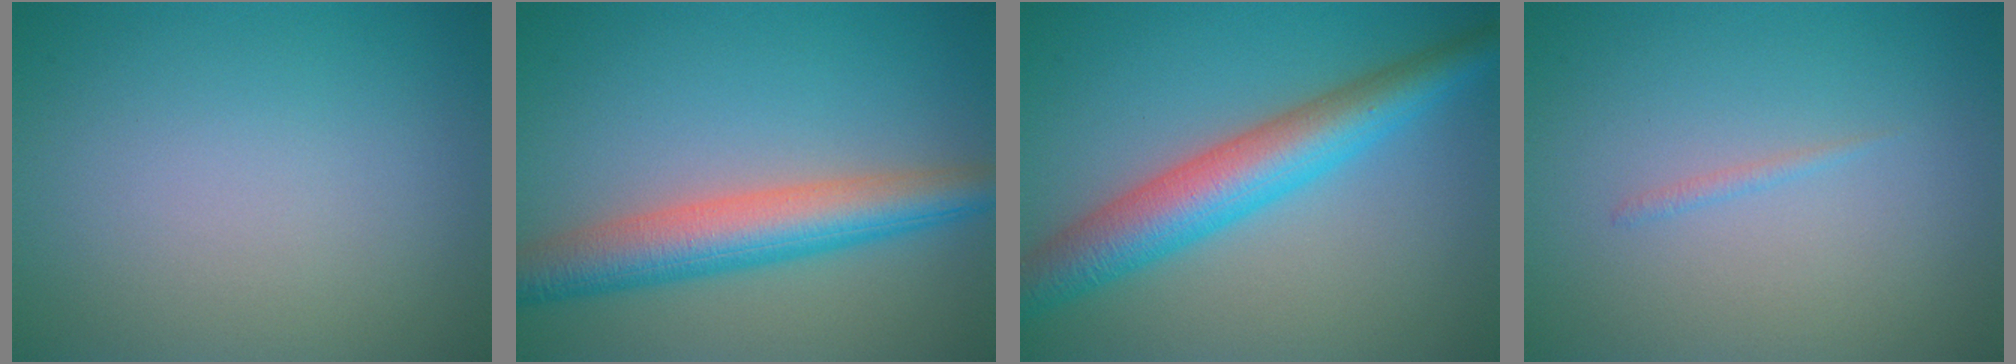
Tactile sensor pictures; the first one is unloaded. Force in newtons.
{"total": 6.4, "press": 6.4, "slide": 0.2}
{"total": 6.9, "press": 6.9, "slide": 0.1}
{"total": 0.6, "press": 0.5, "slide": 0.1}